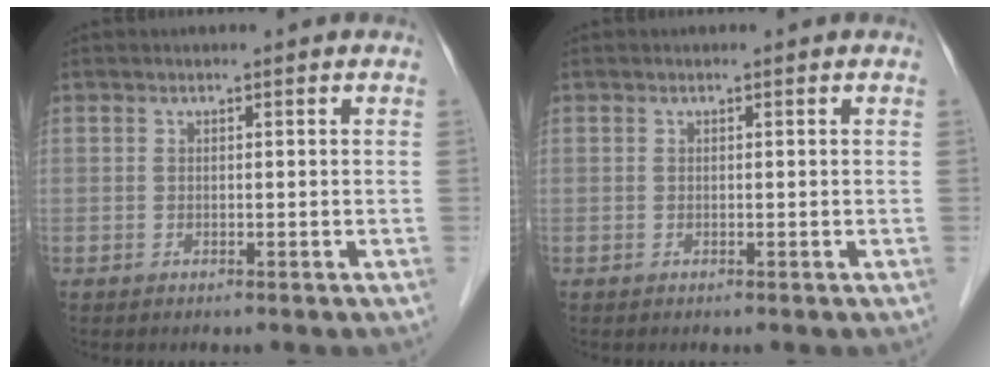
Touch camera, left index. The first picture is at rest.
{"total": 0.0}